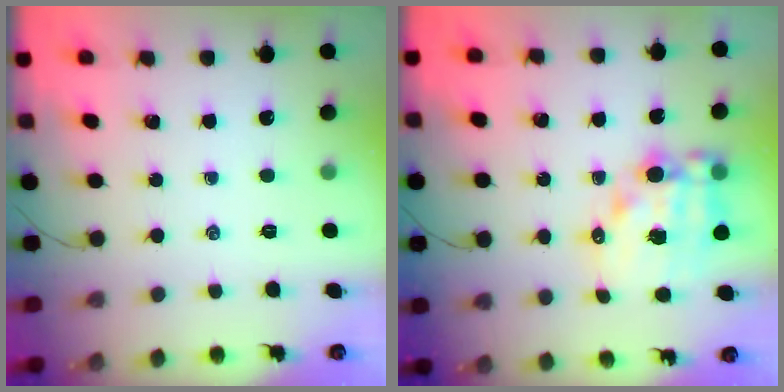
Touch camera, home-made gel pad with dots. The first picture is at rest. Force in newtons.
{"total": 13.7, "press": 13.3, "slide": 3.2}